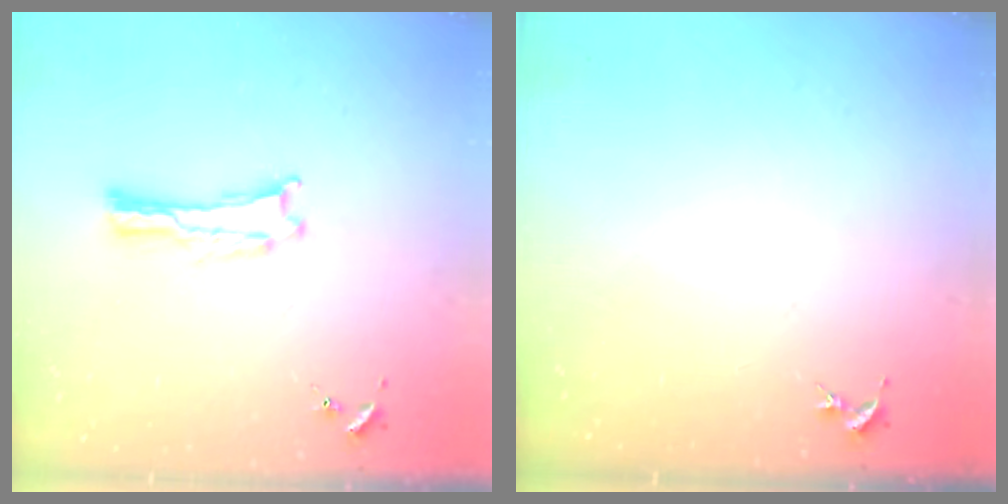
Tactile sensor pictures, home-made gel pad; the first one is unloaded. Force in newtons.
{"total": 0.0}